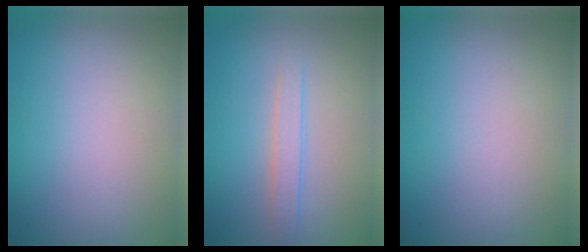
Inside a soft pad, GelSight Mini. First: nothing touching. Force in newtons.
{"total": 1.7, "press": 1.7, "slide": 0.0}
{"total": 0.0}